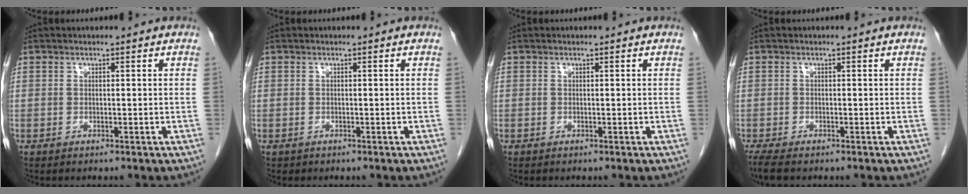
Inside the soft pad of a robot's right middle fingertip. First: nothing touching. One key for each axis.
{"total": 0.0}
{"total": 0.0}
{"total": 3.1, "fx": -2.5, "fy": 0.7, "fz": 1.7, "tx": -0.038, "ty": -0.011, "tz": -0.040}